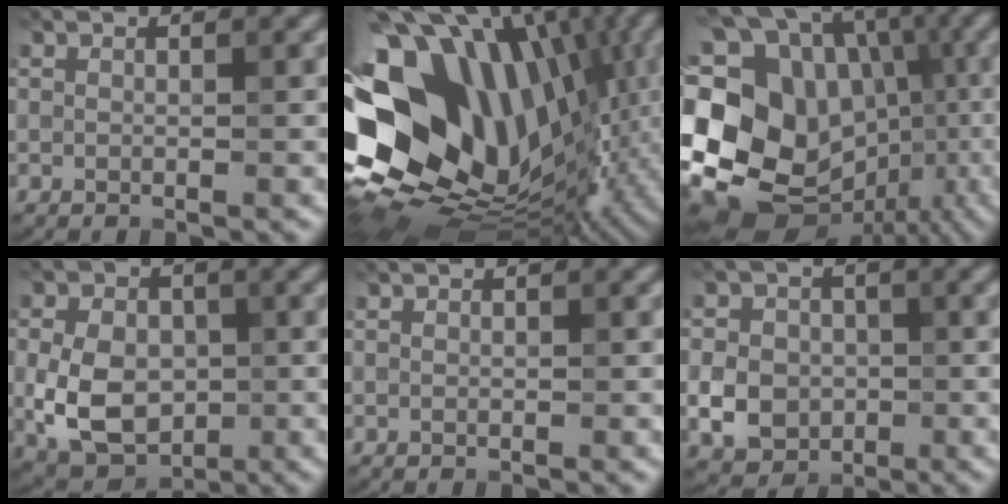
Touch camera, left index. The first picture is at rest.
{"total": 19.8, "force": [2.0, 14.1, 13.7], "torque": [-0.262, -0.051, 0.078]}
{"total": 21.4, "force": [-3.3, 17.7, 11.5], "torque": [-0.191, 0.021, -0.070]}
{"total": 7.2, "force": [-0.7, 5.2, 4.9], "torque": [-0.099, -0.006, -0.019]}
{"total": 0.0}
{"total": 4.4, "force": [-0.9, 3.7, 2.1], "torque": [-0.035, 0.002, -0.024]}